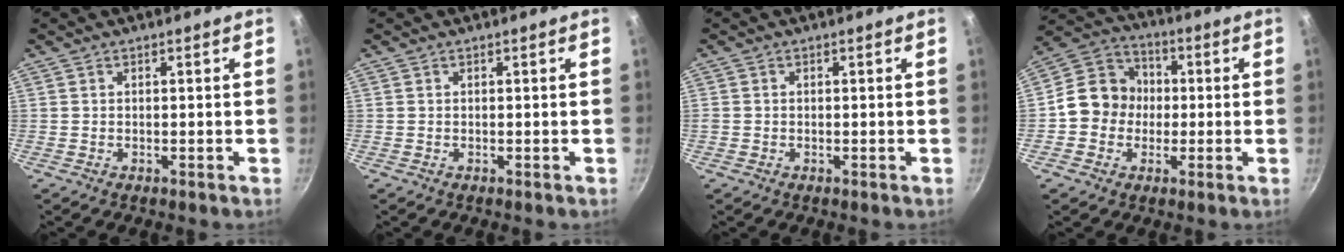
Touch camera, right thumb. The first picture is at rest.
{"total": 0.0}
{"total": 0.6, "force": [-0.1, 0.6, 0.1], "torque": [-0.003, 0.002, -0.001]}
{"total": 10.8, "force": [-0.8, 9.7, 4.7], "torque": [-0.042, 0.027, -0.037]}